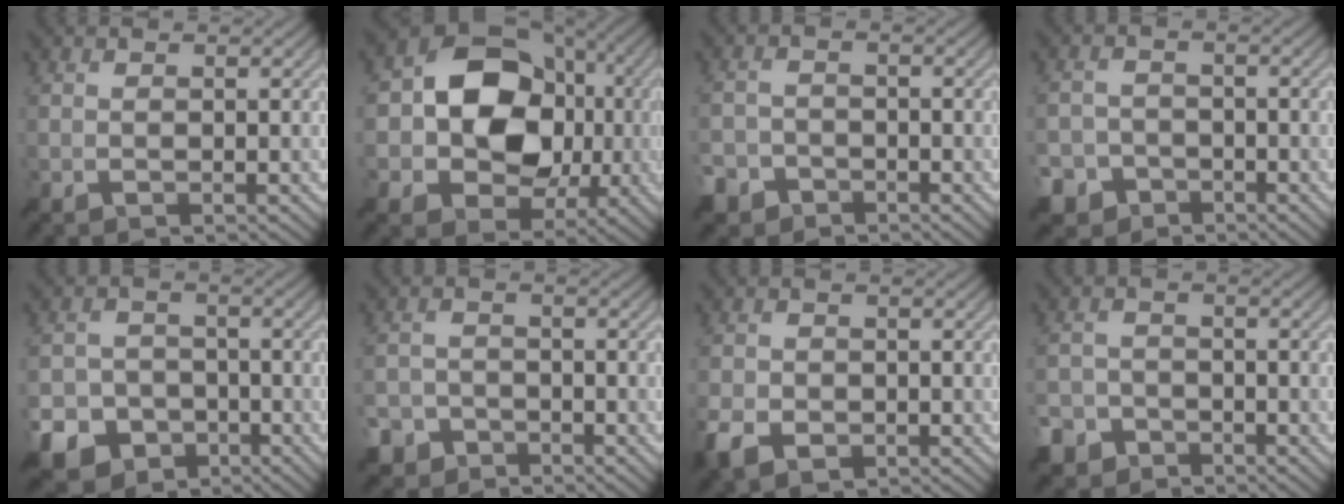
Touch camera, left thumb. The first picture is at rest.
{"total": 13.5, "force": [0.1, 10.7, 8.3], "torque": [-0.146, -0.003, -0.008]}
{"total": 3.9, "force": [-2.9, 2.4, 0.9], "torque": [-0.027, -0.003, -0.058]}
{"total": 5.5, "force": [-3.7, 3.9, 1.2], "torque": [-0.018, -0.009, -0.073]}
{"total": 10.0, "force": [-5.4, 8.1, 2.6], "torque": [-0.072, -0.037, -0.112]}
{"total": 4.6, "force": [-3.5, 2.9, 1.0], "torque": [-0.022, -0.003, -0.065]}
{"total": 4.9, "force": [-2.3, 3.4, 2.7], "torque": [-0.067, -0.013, -0.049]}
{"total": 4.7, "force": [-3.5, 2.9, 1.1], "torque": [-0.027, -0.004, -0.069]}